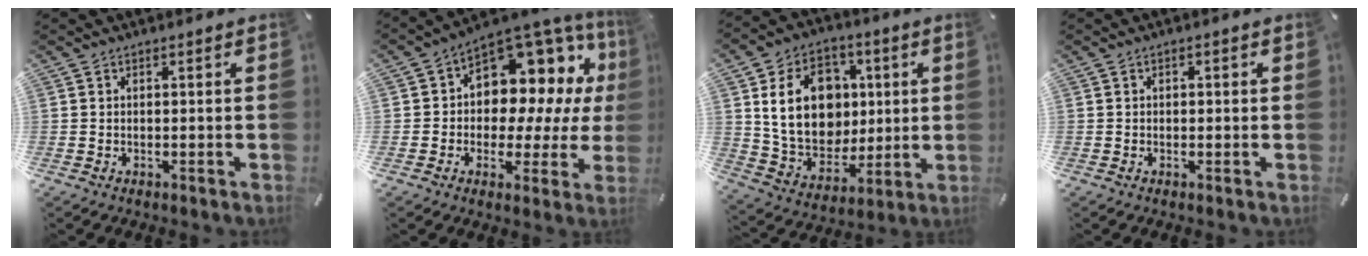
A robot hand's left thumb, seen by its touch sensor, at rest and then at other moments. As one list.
[{"total": 11.5, "force": [4.6, 8.4, 6.3], "torque": [-0.088, -0.063, 0.085]}, {"total": 18.3, "force": [3.4, 14.9, 10.1], "torque": [-0.180, 0.002, 0.072]}, {"total": 0.8, "force": [-0.1, 0.7, 0.5], "torque": [-0.010, 0.005, -0.003]}]